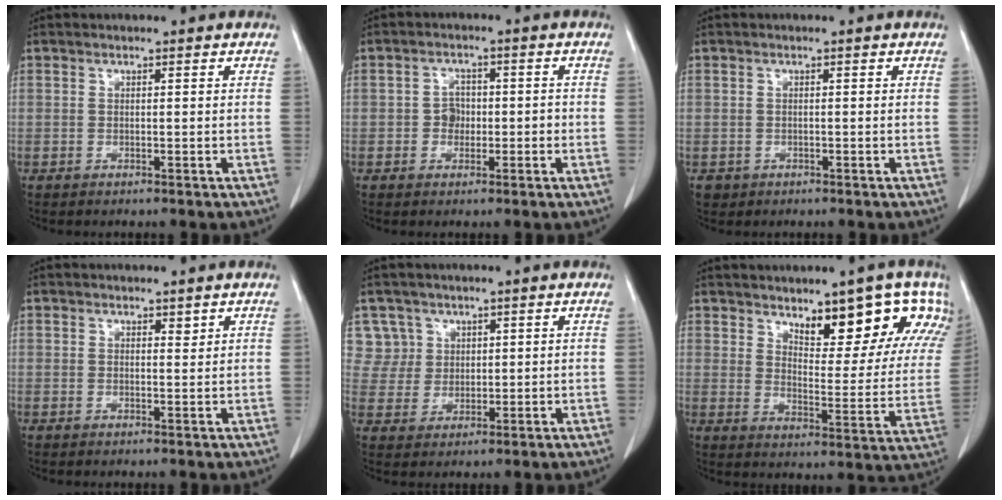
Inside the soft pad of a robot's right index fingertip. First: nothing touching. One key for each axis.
{"total": 3.8, "fx": -0.7, "fy": 3.0, "fz": 2.2, "tx": -0.040, "ty": 0.018, "tz": -0.009}
{"total": 2.6, "fx": -0.9, "fy": 2.4, "fz": 0.6, "tx": -0.010, "ty": 0.002, "tz": -0.006}
{"total": 1.6, "fx": 1.0, "fy": 1.0, "fz": 0.8, "tx": -0.021, "ty": 0.006, "tz": 0.021}
{"total": 6.7, "fx": 3.0, "fy": 6.0, "fz": -0.1, "tx": 0.008, "ty": 0.022, "tz": 0.069}
{"total": 18.0, "fx": 11.6, "fy": 6.3, "fz": 12.2, "tx": -0.145, "ty": -0.013, "tz": 0.151}